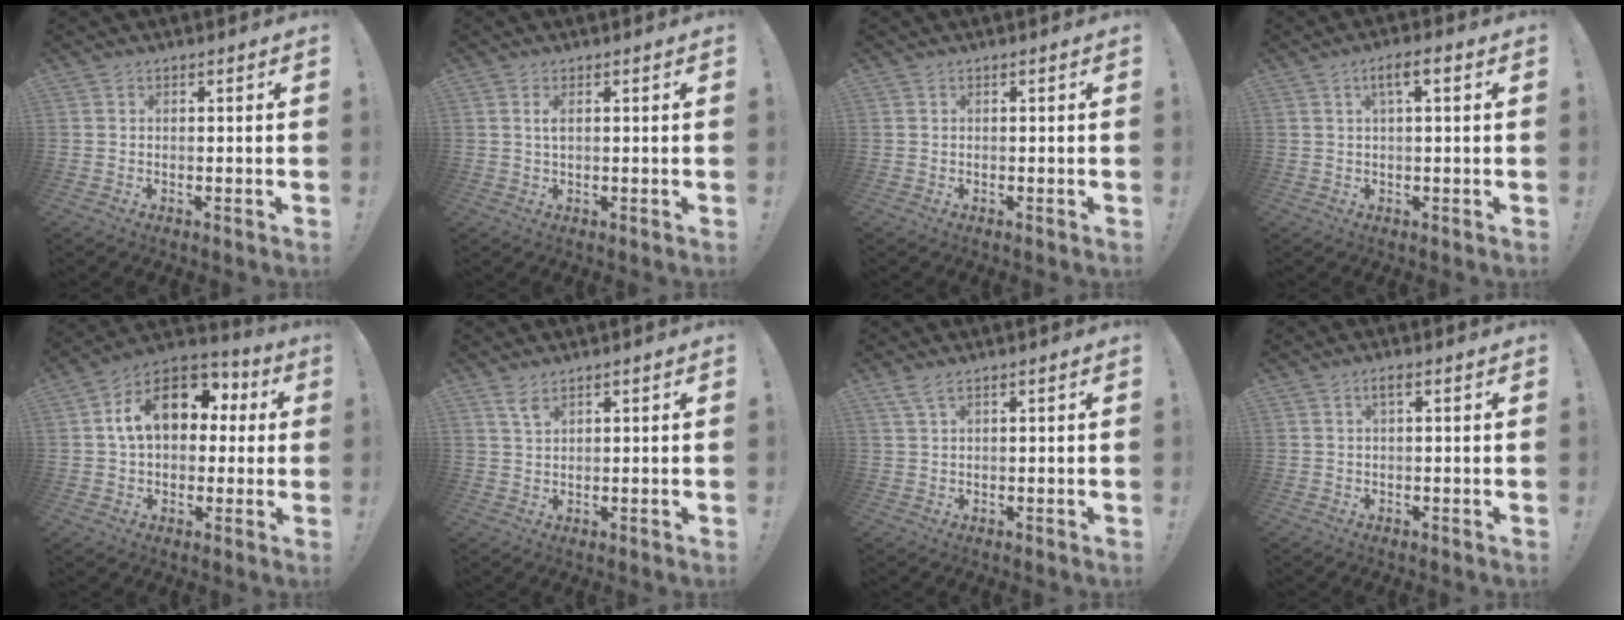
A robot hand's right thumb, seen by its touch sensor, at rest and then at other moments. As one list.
[{"total": 1.8, "force": [0.5, 0.5, 1.7], "torque": [-0.029, 0.000, 0.005]}, {"total": 0.0}, {"total": 4.5, "force": [1.3, 0.9, 4.2], "torque": [-0.070, 0.001, 0.017]}, {"total": 17.1, "force": [4.8, 11.5, 11.7], "torque": [-0.174, 0.001, 0.086]}, {"total": 3.4, "force": [2.4, 1.0, 2.2], "torque": [-0.040, -0.009, 0.043]}, {"total": 3.1, "force": [2.0, 0.7, 2.3], "torque": [-0.048, -0.002, 0.037]}, {"total": 1.8, "force": [0.5, 0.3, 1.7], "torque": [-0.030, 0.001, 0.006]}]